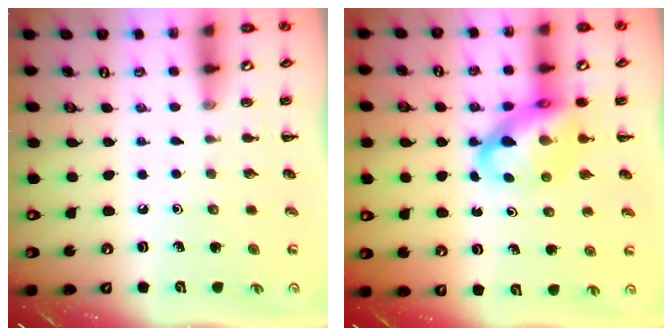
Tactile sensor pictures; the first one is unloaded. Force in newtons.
{"total": 12.5, "press": 12.1, "slide": 3.0}